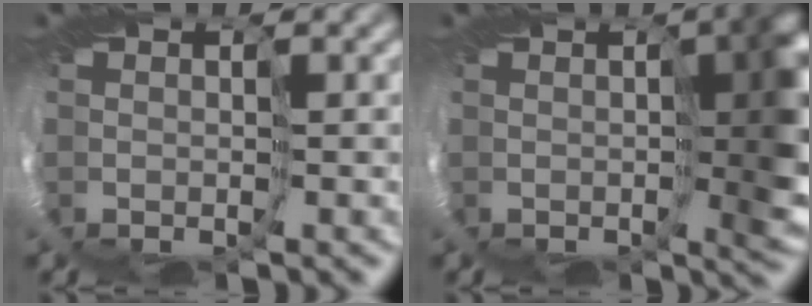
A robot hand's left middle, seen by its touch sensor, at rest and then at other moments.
{"total": 6.2, "force": [0.4, 1.7, 5.9], "torque": [-0.076, 0.005, 0.006]}